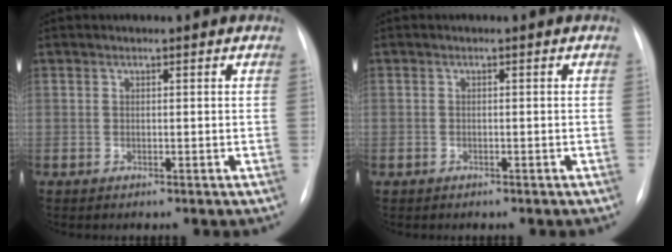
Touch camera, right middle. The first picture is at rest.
{"total": 0.7, "force": [-0.5, 0.5, 0.1], "torque": [-0.010, 0.002, -0.006]}